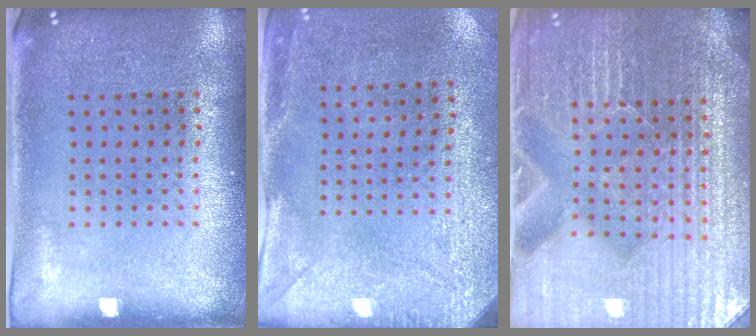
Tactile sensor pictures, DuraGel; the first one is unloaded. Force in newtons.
{"total": 3.0, "press": 2.3, "slide": 1.9}
{"total": 5.5, "press": 5.1, "slide": 2.2}